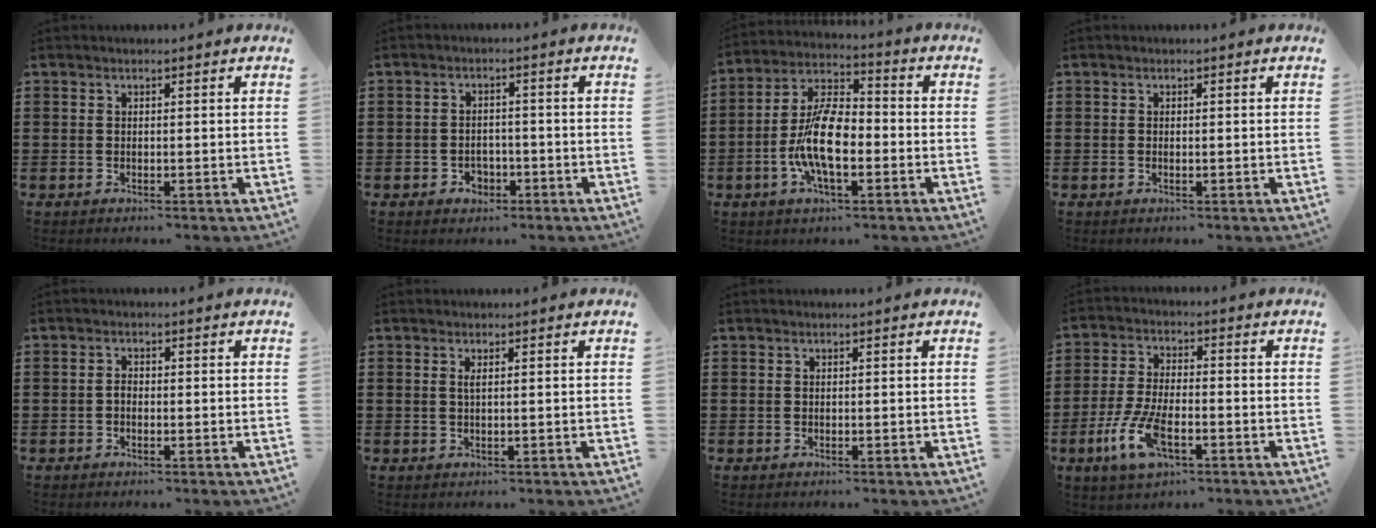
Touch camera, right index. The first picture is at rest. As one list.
[{"total": 2.3, "force": [-1.5, 1.6, 0.6], "torque": [-0.018, -0.001, -0.032]}, {"total": 10.4, "force": [-2.7, 4.6, 8.9], "torque": [-0.205, -0.006, -0.058]}, {"total": 0.0}, {"total": 1.2, "force": [-0.5, 0.7, 0.9], "torque": [-0.019, 0.000, -0.009]}, {"total": 0.9, "force": [0.2, 0.0, 0.9], "torque": [-0.017, 0.000, 0.002]}, {"total": 0.0}, {"total": 8.5, "force": [-3.7, 3.2, 6.9], "torque": [-0.166, -0.017, -0.069]}]